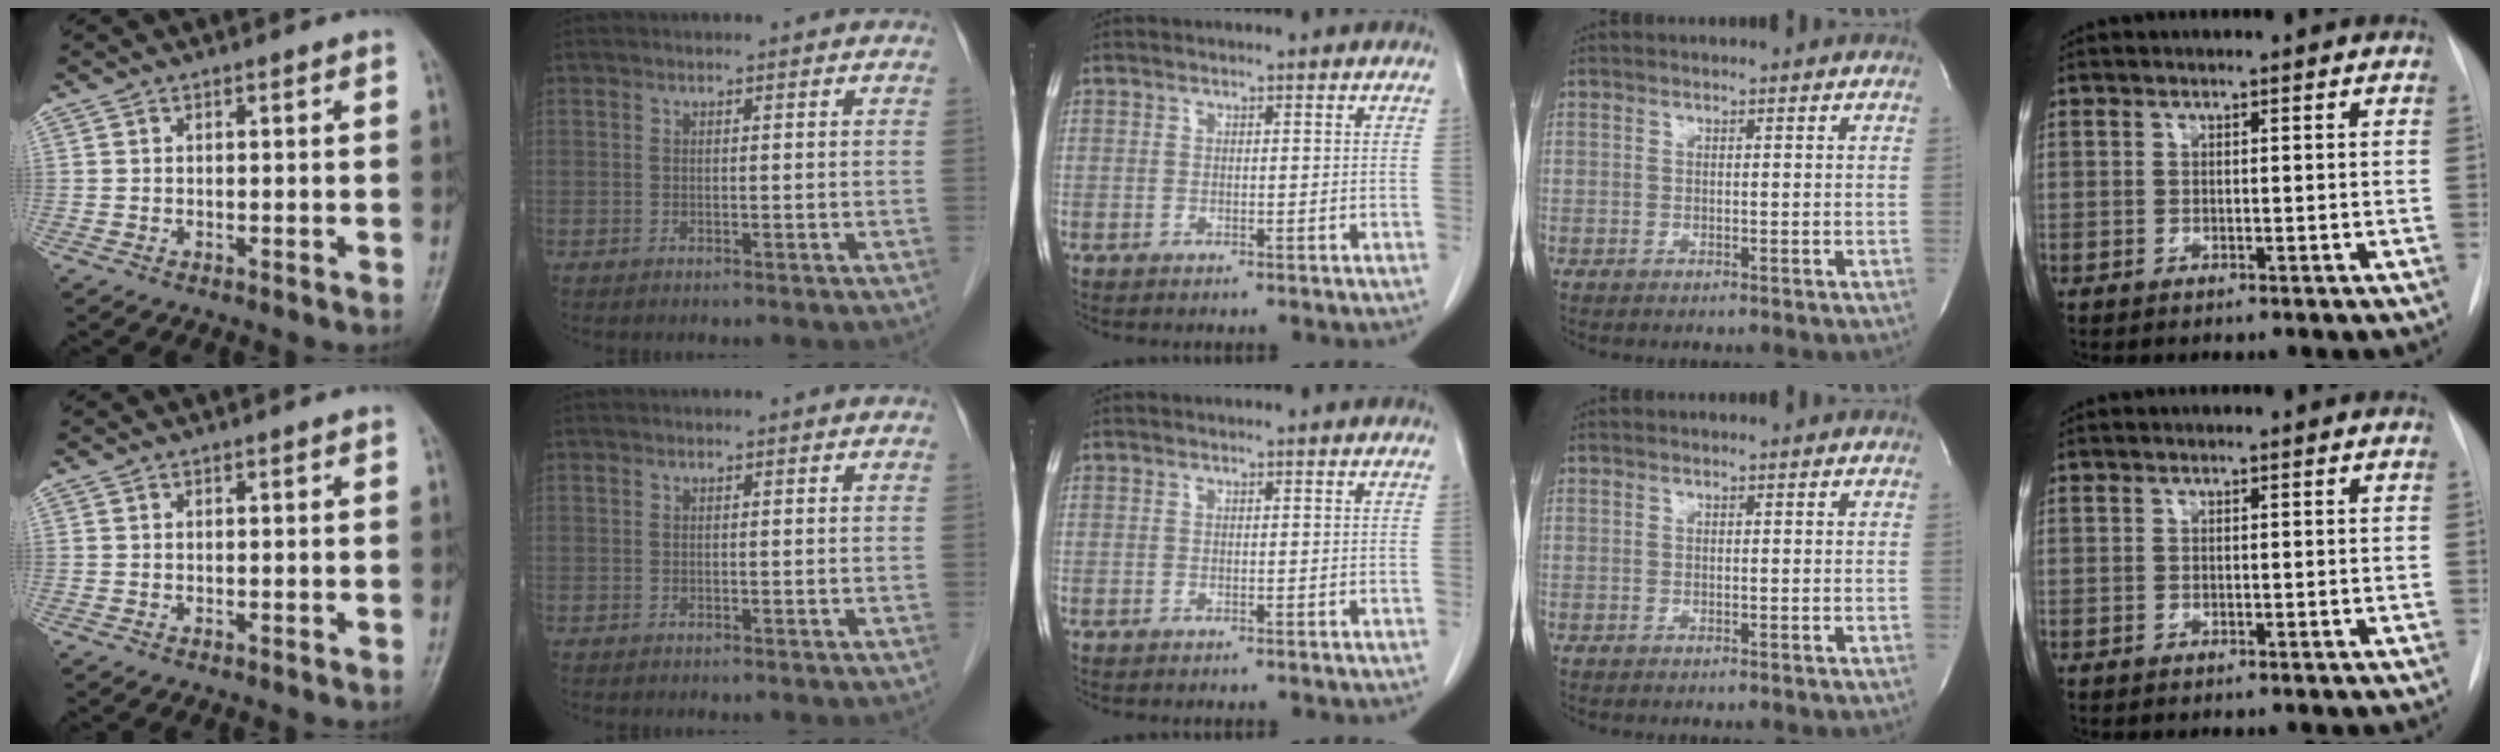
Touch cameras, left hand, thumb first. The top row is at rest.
{}